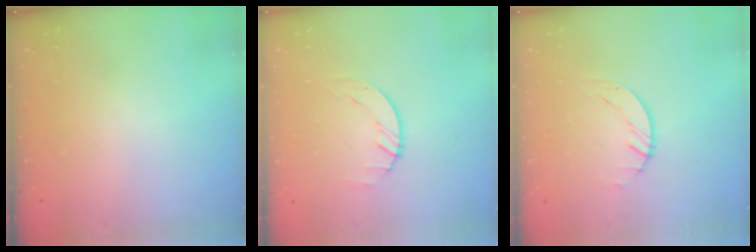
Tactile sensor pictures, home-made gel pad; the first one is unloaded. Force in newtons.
{"total": 1.5, "press": 1.5, "slide": 0.2}
{"total": 1.5, "press": 1.4, "slide": 0.1}